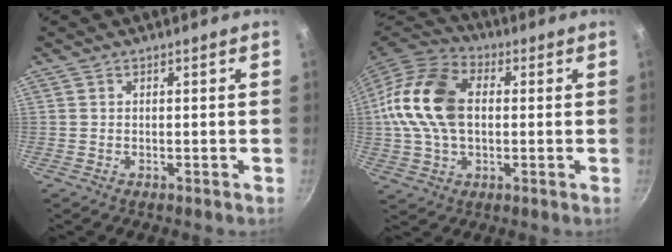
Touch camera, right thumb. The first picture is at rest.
{"total": 17.4, "force": [1.4, 11.5, 13.0], "torque": [-0.241, 0.029, 0.012]}